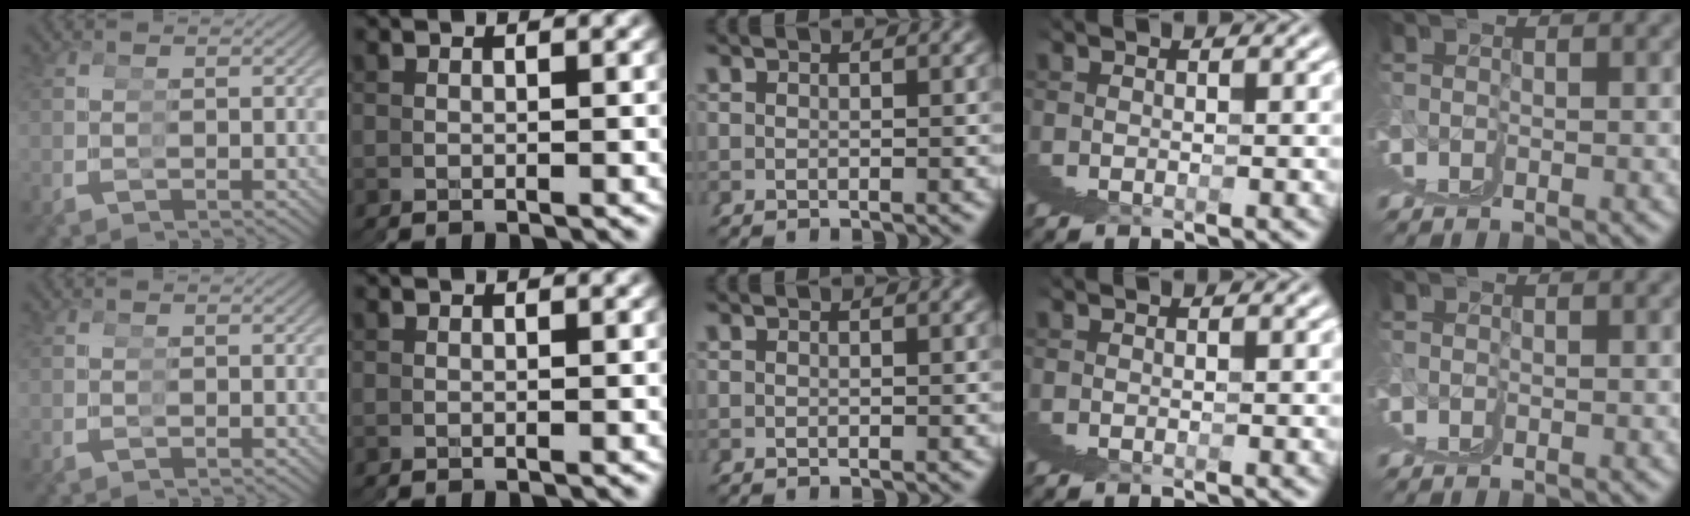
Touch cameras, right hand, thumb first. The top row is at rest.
{}